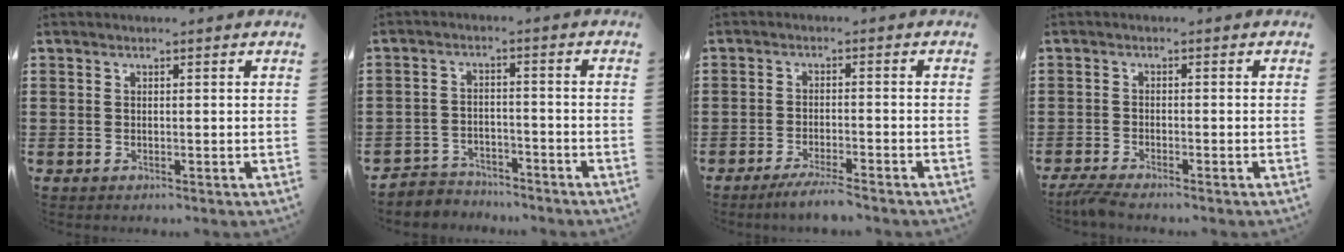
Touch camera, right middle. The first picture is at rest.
{"total": 3.4, "force": [-3.3, 0.9, -0.3], "torque": [-0.005, 0.003, -0.073]}
{"total": 3.4, "force": [-3.0, -0.1, 1.6], "torque": [-0.032, -0.004, -0.058]}
{"total": 2.3, "force": [-2.1, 0.0, 1.0], "torque": [-0.031, -0.005, -0.043]}